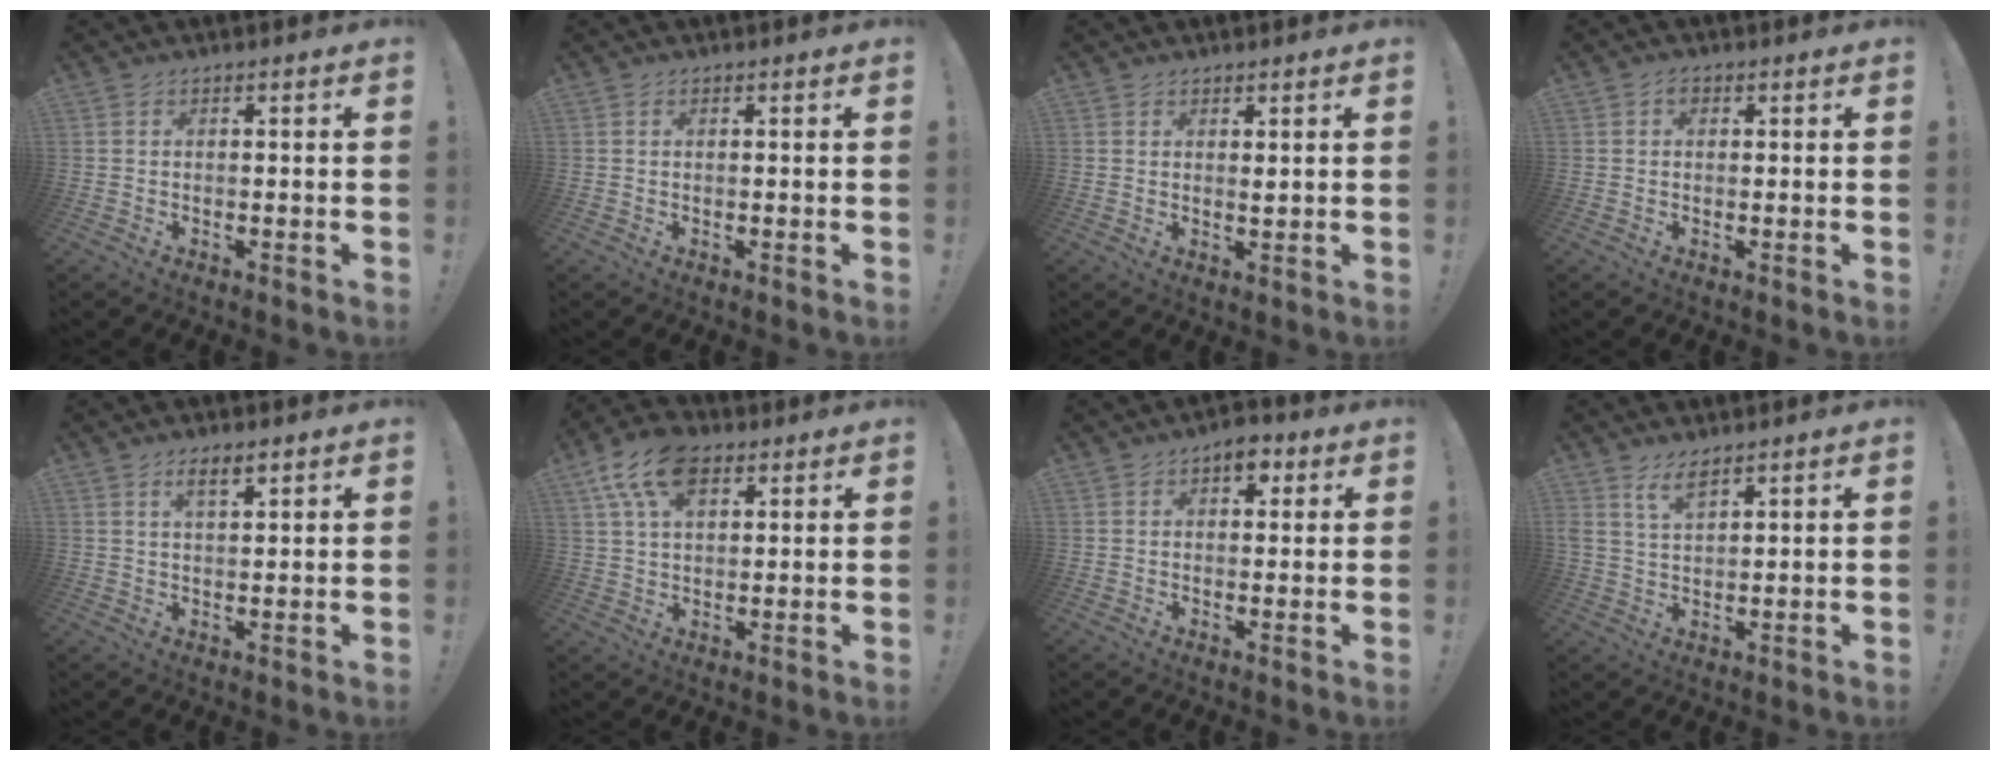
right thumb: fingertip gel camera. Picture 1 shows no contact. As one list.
[{"total": 0.0}, {"total": 1.4, "force": [0.9, 0.6, 0.9], "torque": [0.003, -0.010, 0.012]}, {"total": 1.6, "force": [0.4, 1.2, 1.0], "torque": [-0.016, 0.004, 0.005]}, {"total": 4.5, "force": [2.5, 1.6, 3.4], "torque": [-0.050, -0.009, 0.040]}, {"total": 13.0, "force": [6.4, 7.5, 8.5], "torque": [-0.155, -0.014, 0.119]}, {"total": 4.9, "force": [2.4, 3.1, 3.0], "torque": [-0.026, -0.009, 0.037]}, {"total": 5.2, "force": [3.7, 1.7, 3.2], "torque": [-0.068, -0.013, 0.068]}]